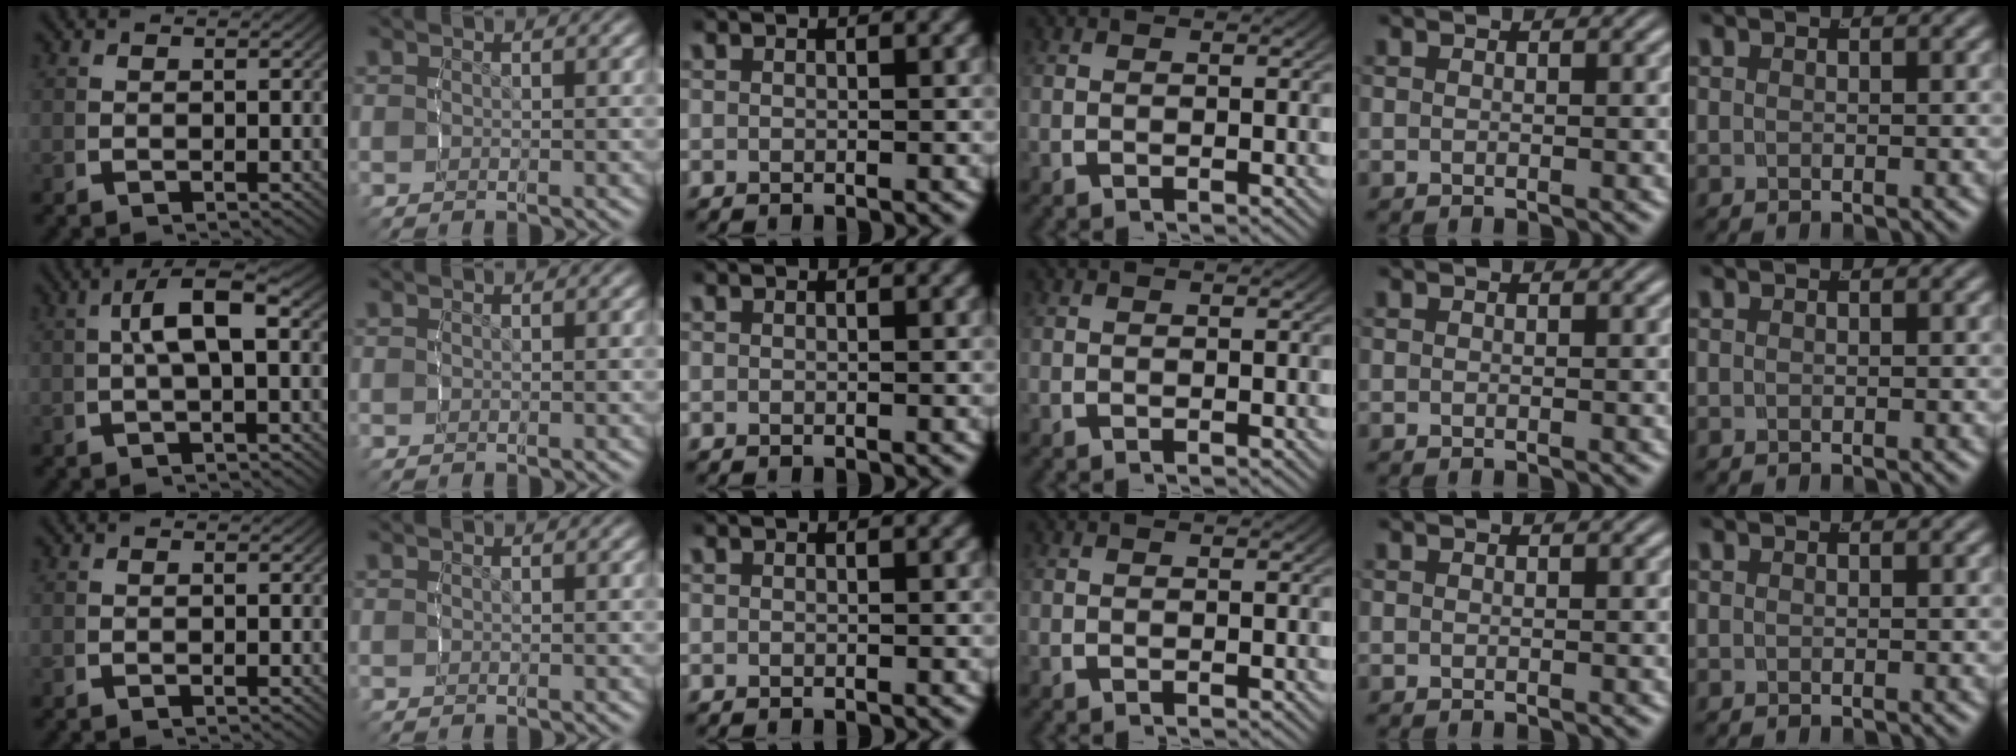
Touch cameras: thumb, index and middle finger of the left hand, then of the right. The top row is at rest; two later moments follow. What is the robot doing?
{"motion": "lift_and_place", "object": "legos"}